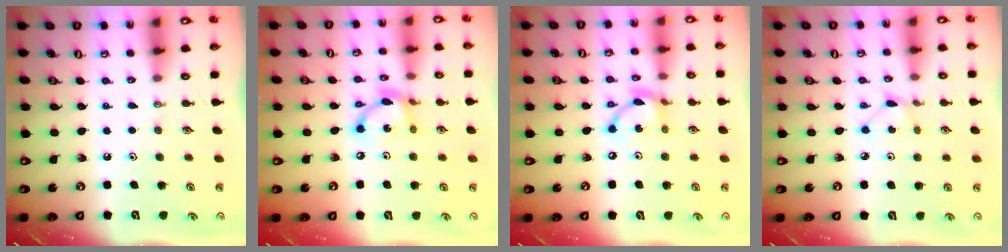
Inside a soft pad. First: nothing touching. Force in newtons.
{"total": 10.3, "press": 10.3, "slide": 0.4}
{"total": 9.8, "press": 9.8, "slide": 0.5}
{"total": 2.5, "press": 2.4, "slide": 0.3}